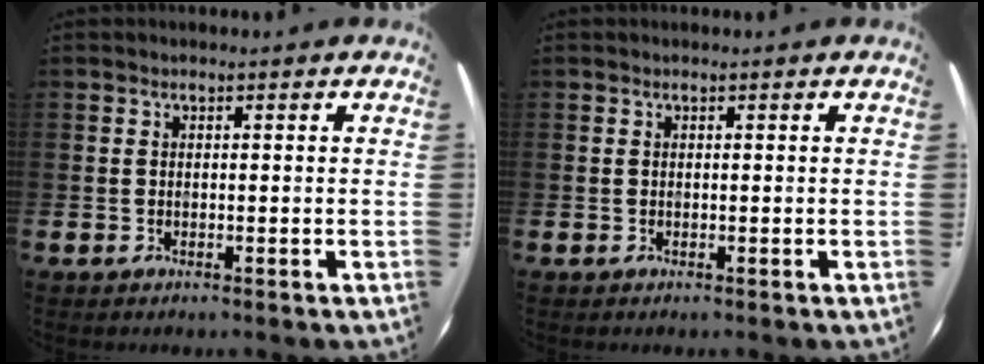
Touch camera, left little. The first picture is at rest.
{"total": 0.0}